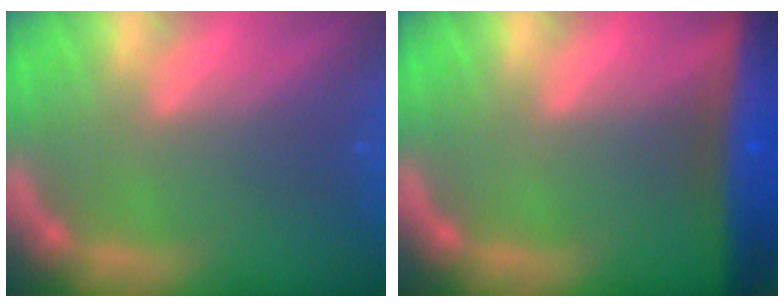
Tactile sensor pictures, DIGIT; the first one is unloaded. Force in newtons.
{"total": 9.5}